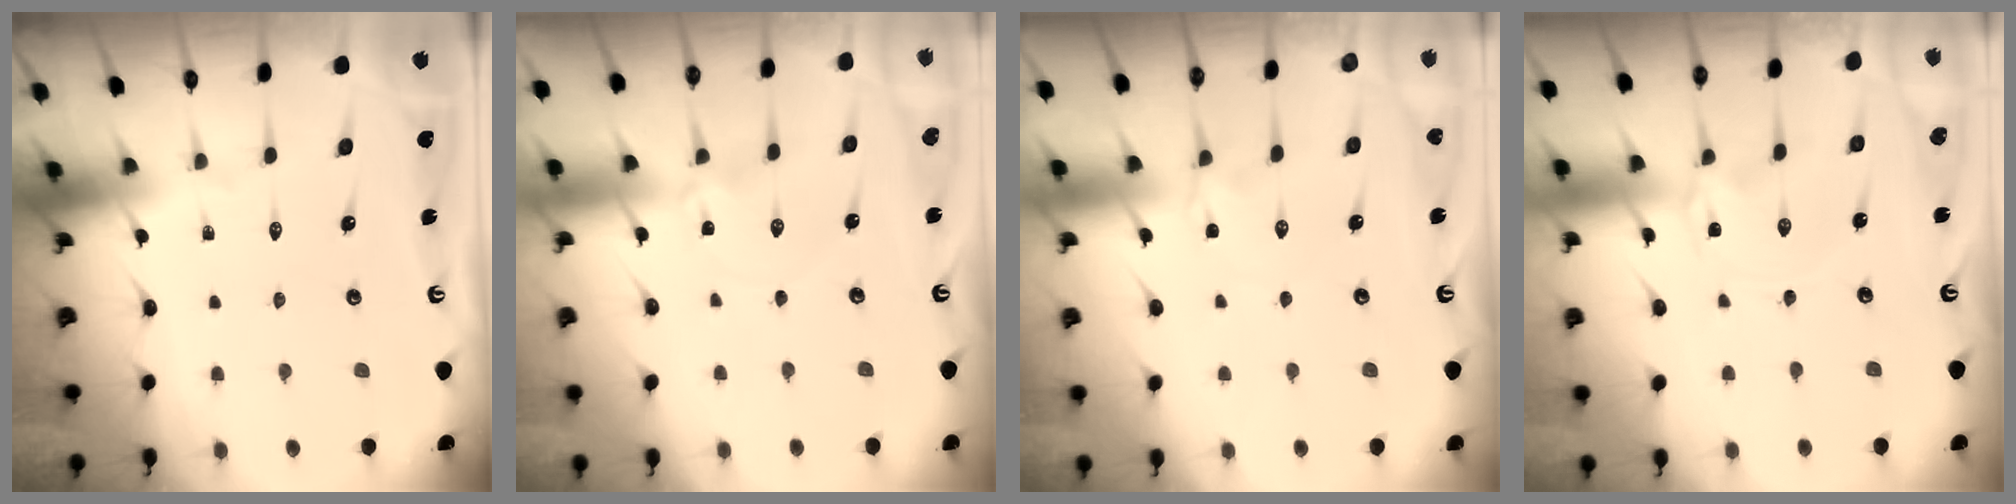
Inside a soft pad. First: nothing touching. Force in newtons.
{"total": 0.0}
{"total": 2.2, "press": 2.2, "slide": 0.4}
{"total": 0.0}